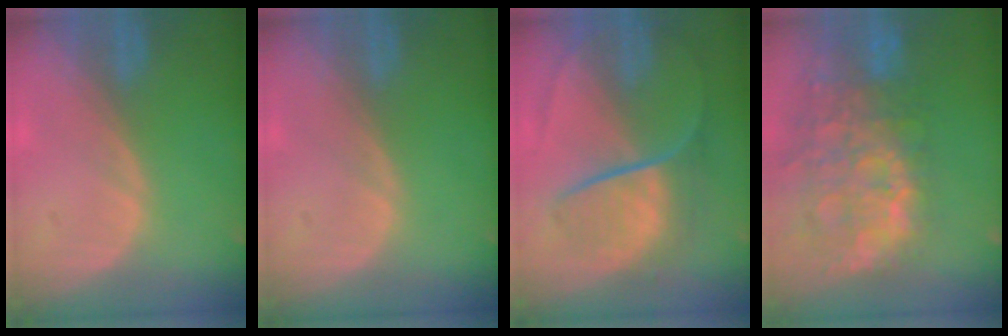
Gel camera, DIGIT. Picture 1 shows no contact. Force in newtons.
{"total": 0.0}
{"total": 9.1, "press": 7.5, "slide": 5.2}
{"total": 14.1, "press": 11.4, "slide": 8.2}